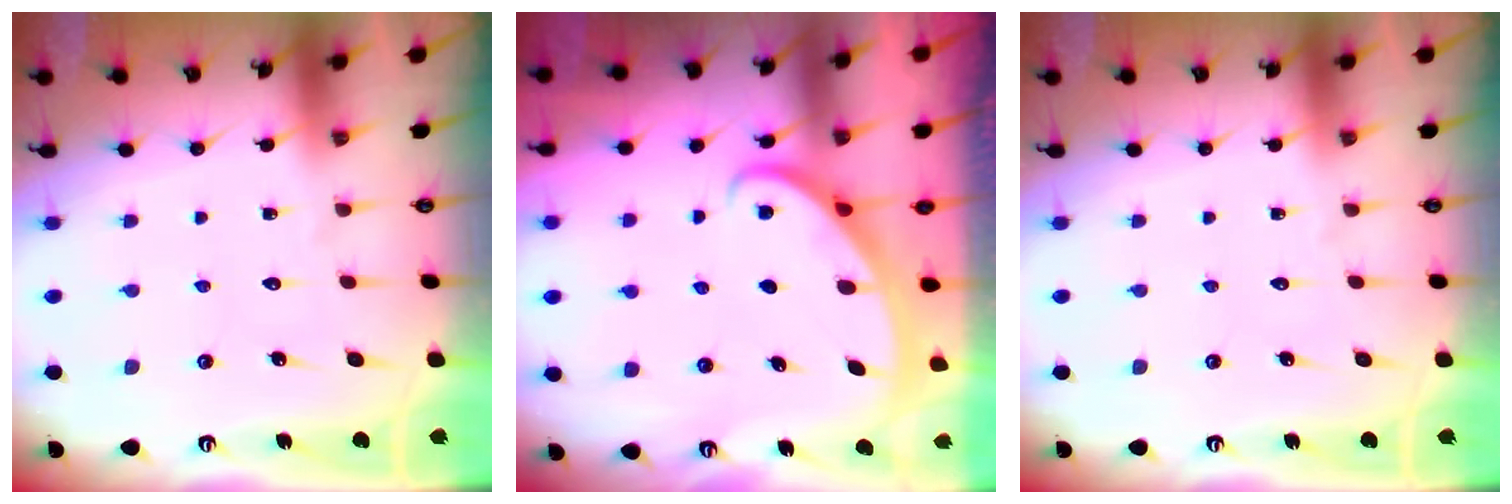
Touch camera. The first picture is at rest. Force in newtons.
{"total": 3.0, "press": 3.0, "slide": 0.1}
{"total": 0.0}